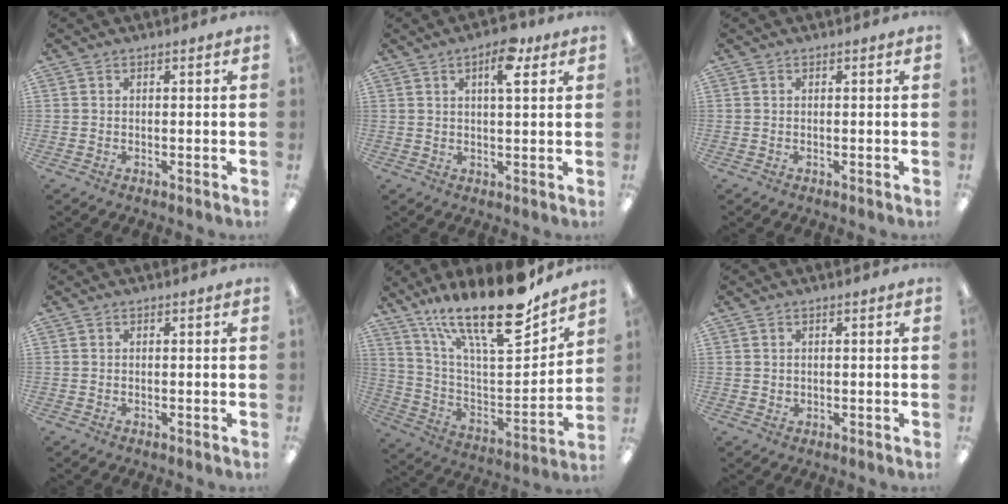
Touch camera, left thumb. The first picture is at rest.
{"total": 7.7, "force": [4.0, 2.8, 5.9], "torque": [-0.079, -0.012, 0.058]}
{"total": 0.0}
{"total": 0.0}
{"total": 24.1, "force": [17.4, 6.7, 15.3], "torque": [-0.255, -0.120, 0.295]}
{"total": 0.9, "force": [0.5, 0.7, 0.1], "torque": [-0.003, 0.004, 0.008]}